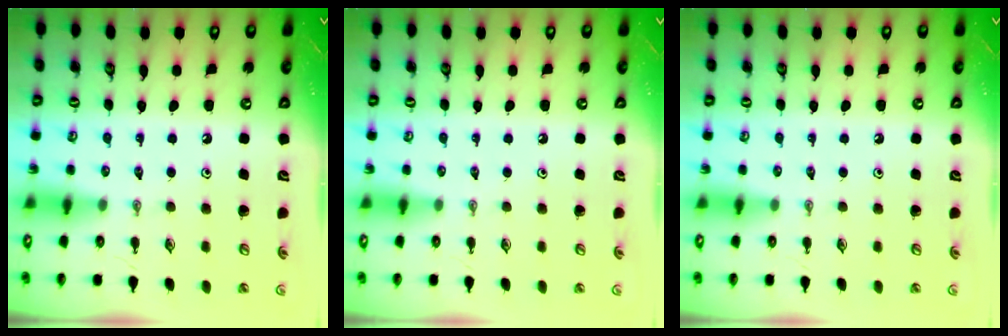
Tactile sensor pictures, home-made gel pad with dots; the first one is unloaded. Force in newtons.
{"total": 0.0}
{"total": 0.0}